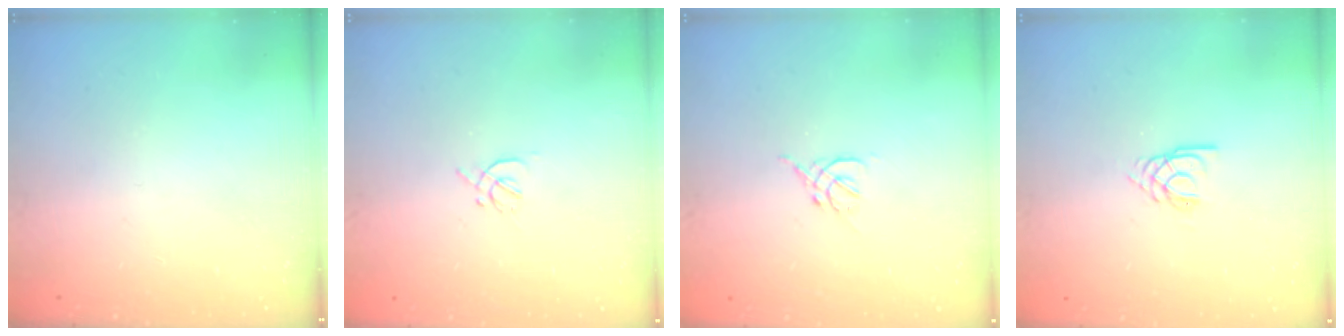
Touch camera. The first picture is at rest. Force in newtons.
{"total": 1.7, "press": 1.7, "slide": 0.5}
{"total": 1.6, "press": 1.5, "slide": 0.6}
{"total": 2.6, "press": 2.6, "slide": 0.3}